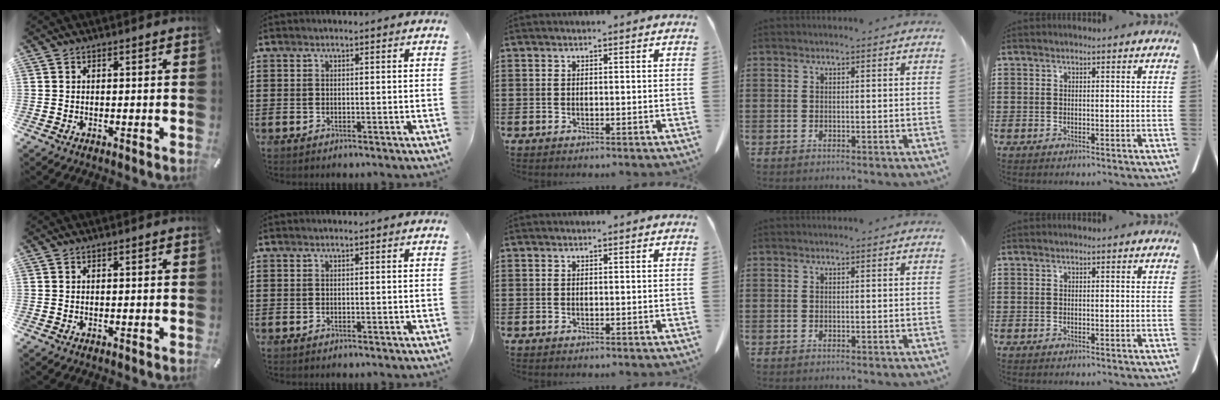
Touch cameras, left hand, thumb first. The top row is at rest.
{}